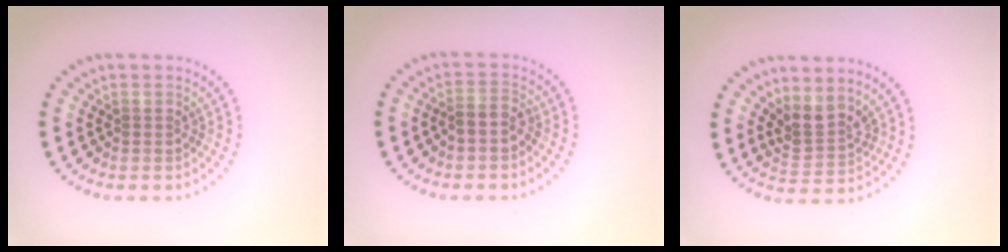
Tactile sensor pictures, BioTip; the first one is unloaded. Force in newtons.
{"total": 1.4, "press": 1.1, "slide": 0.8}
{"total": 2.7, "press": 2.1, "slide": 1.7}